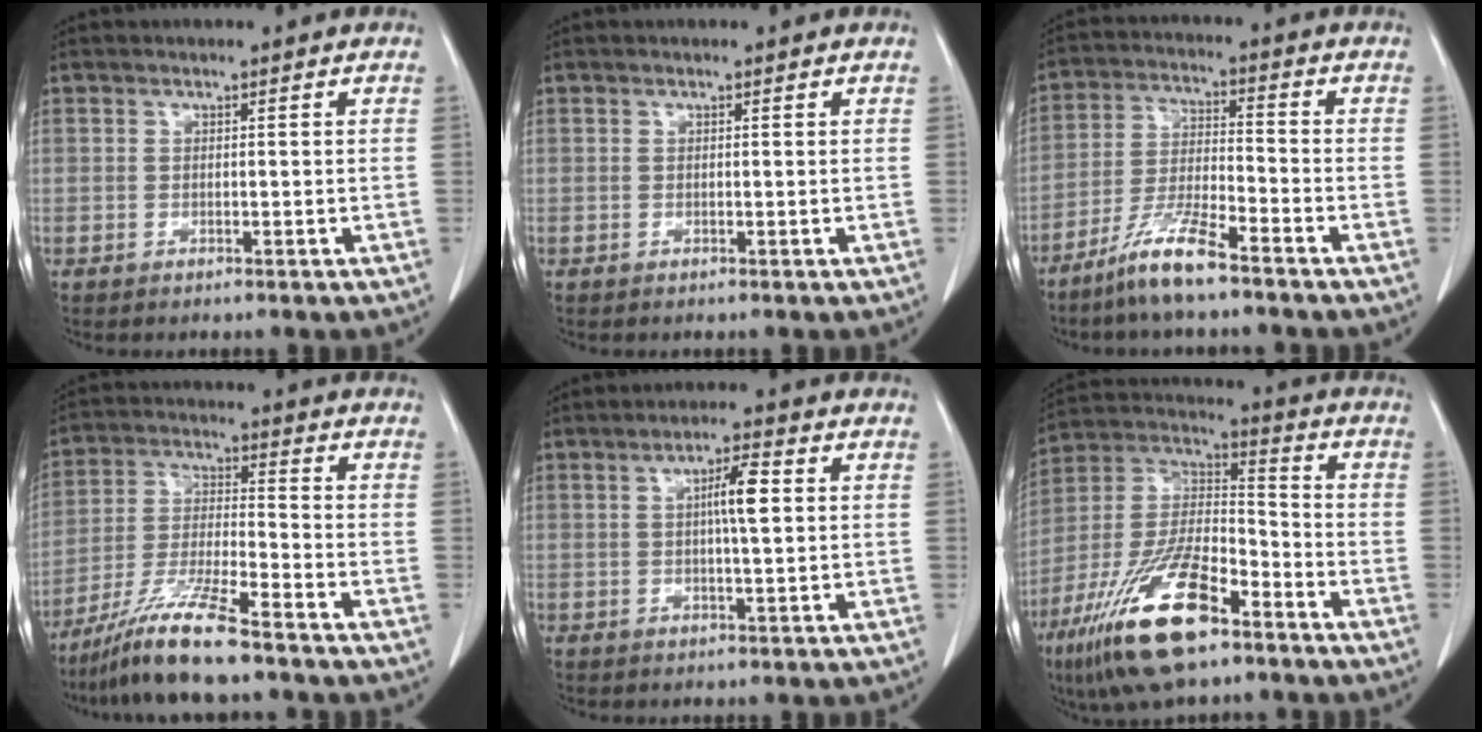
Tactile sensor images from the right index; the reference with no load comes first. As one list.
[{"total": 0.0}, {"total": 8.5, "force": [-6.4, 0.4, 5.5], "torque": [-0.115, -0.019, -0.128]}, {"total": 10.7, "force": [-8.3, 0.0, 6.8], "torque": [-0.138, -0.027, -0.158]}, {"total": 5.1, "force": [0.8, 0.5, 5.0], "torque": [-0.086, 0.005, 0.012]}, {"total": 18.6, "force": [-11.3, 5.5, 13.8], "torque": [-0.298, -0.012, -0.208]}]